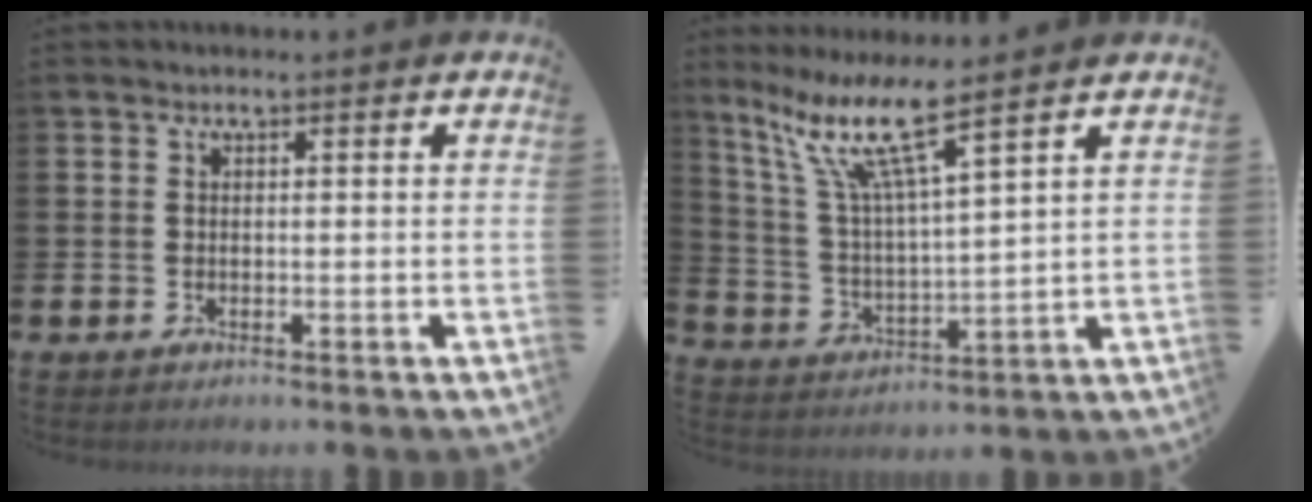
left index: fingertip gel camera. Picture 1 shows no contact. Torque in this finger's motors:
{"motor_torque": [0.89, -0.66, 0.23, 0.10]}